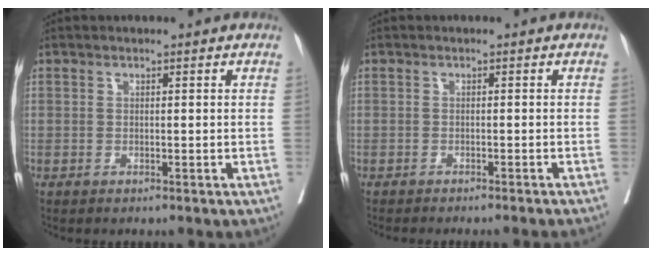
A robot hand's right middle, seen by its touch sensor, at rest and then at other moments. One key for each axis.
{"total": 6.4, "fx": -5.9, "fy": -0.6, "fz": 2.6, "tx": -0.012, "ty": -0.015, "tz": -0.077}